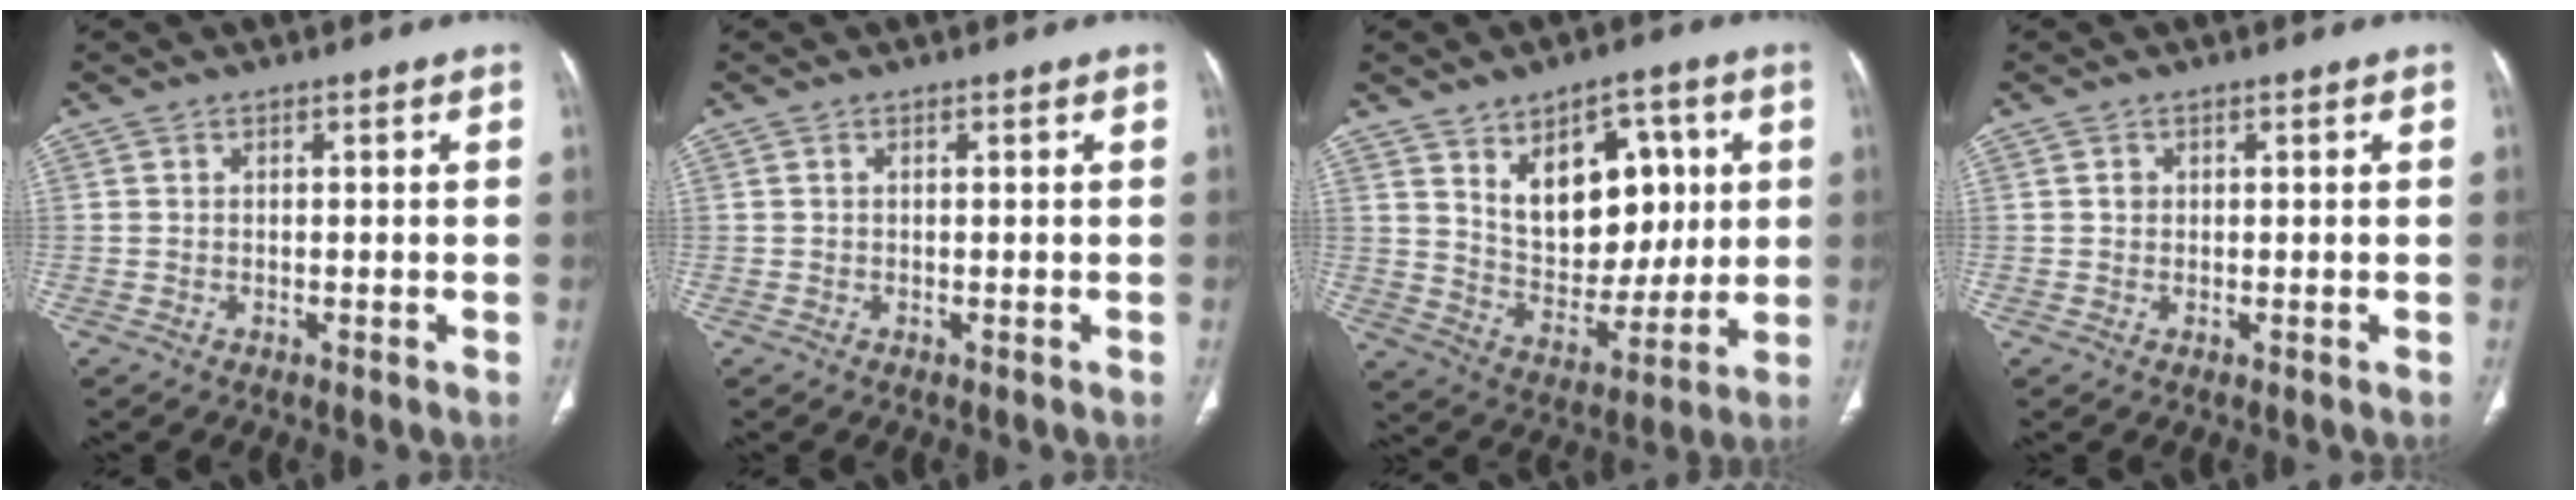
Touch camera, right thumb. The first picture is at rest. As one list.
[{"total": 0.0}, {"total": 16.8, "force": [5.1, 10.7, 12.0], "torque": [-0.123, -0.022, 0.097]}, {"total": 0.8, "force": [0.1, 0.8, 0.3], "torque": [-0.001, 0.003, 0.001]}]